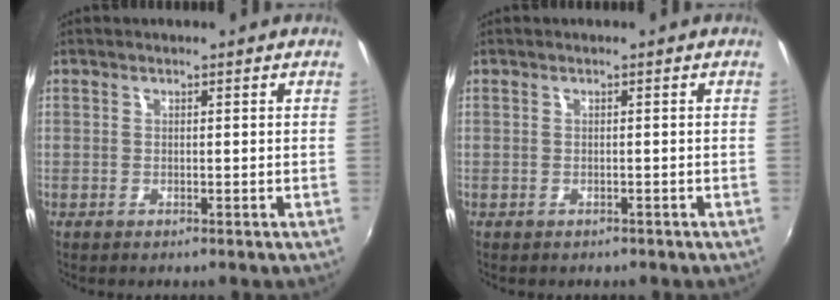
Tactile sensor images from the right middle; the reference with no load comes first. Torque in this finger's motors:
{"motor_torque": [-0.20, -0.02, -0.08, 0.01]}